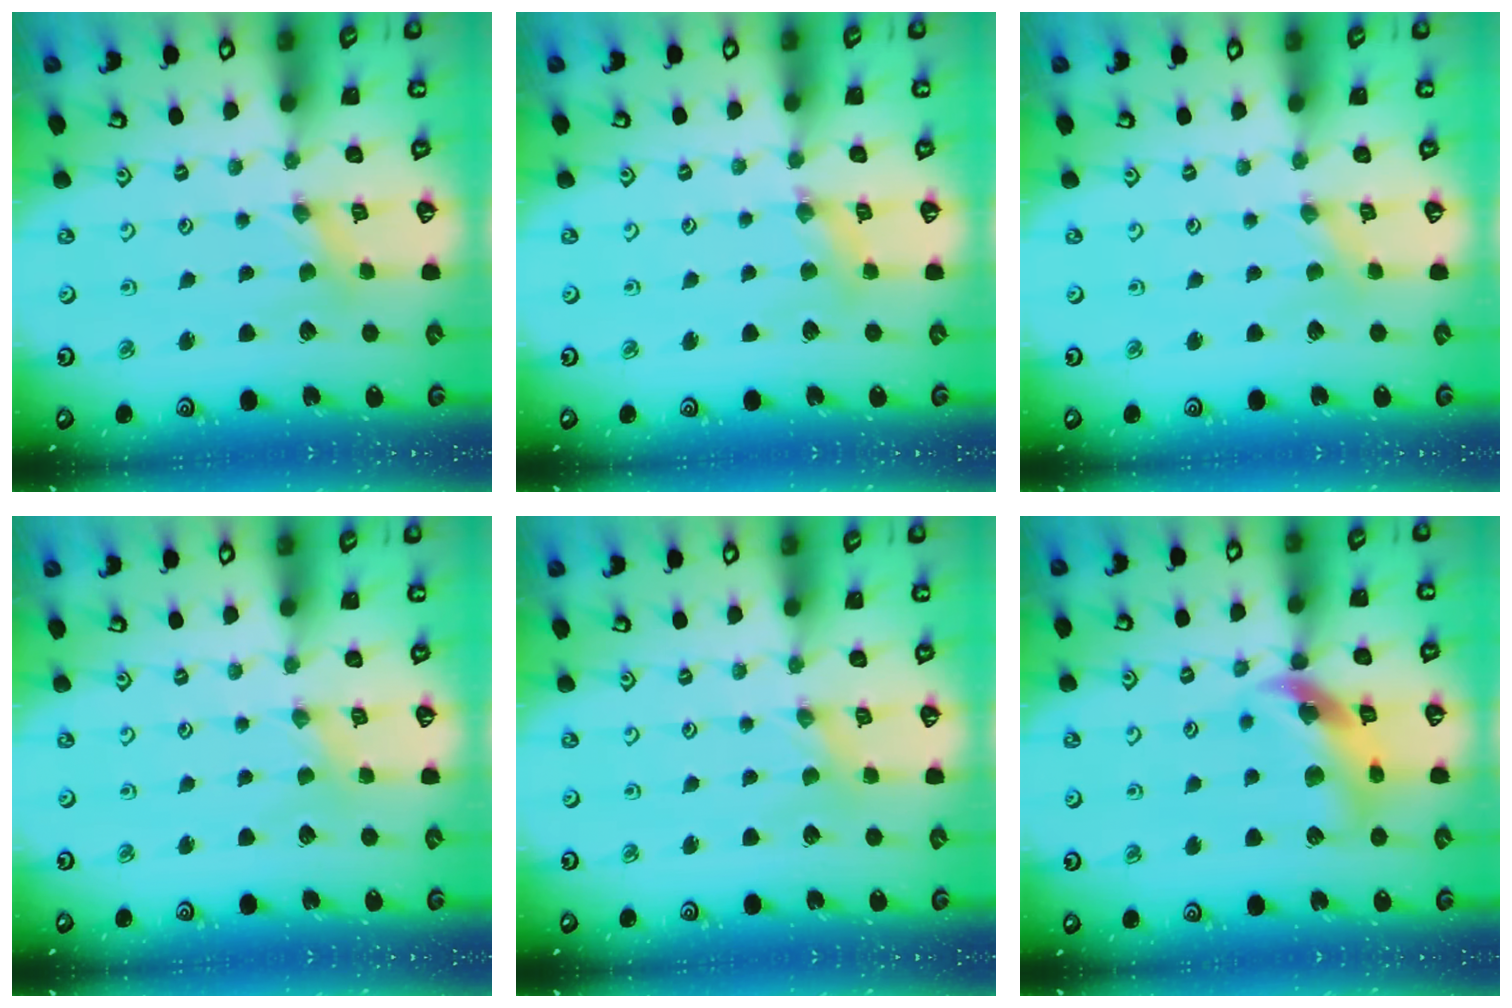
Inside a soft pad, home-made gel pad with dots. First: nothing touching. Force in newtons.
{"total": 4.1, "press": 4.1, "slide": 0.4}
{"total": 0.0}
{"total": 0.7, "press": 0.7, "slide": 0.2}
{"total": 0.0}
{"total": 14.1, "press": 14.0, "slide": 1.9}